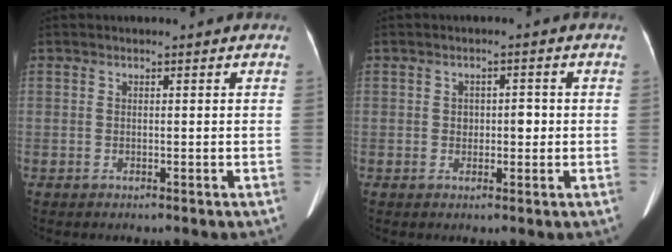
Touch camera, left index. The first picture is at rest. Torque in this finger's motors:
{"motor_torque": [-0.05, -0.05, 0.01, 0.00]}